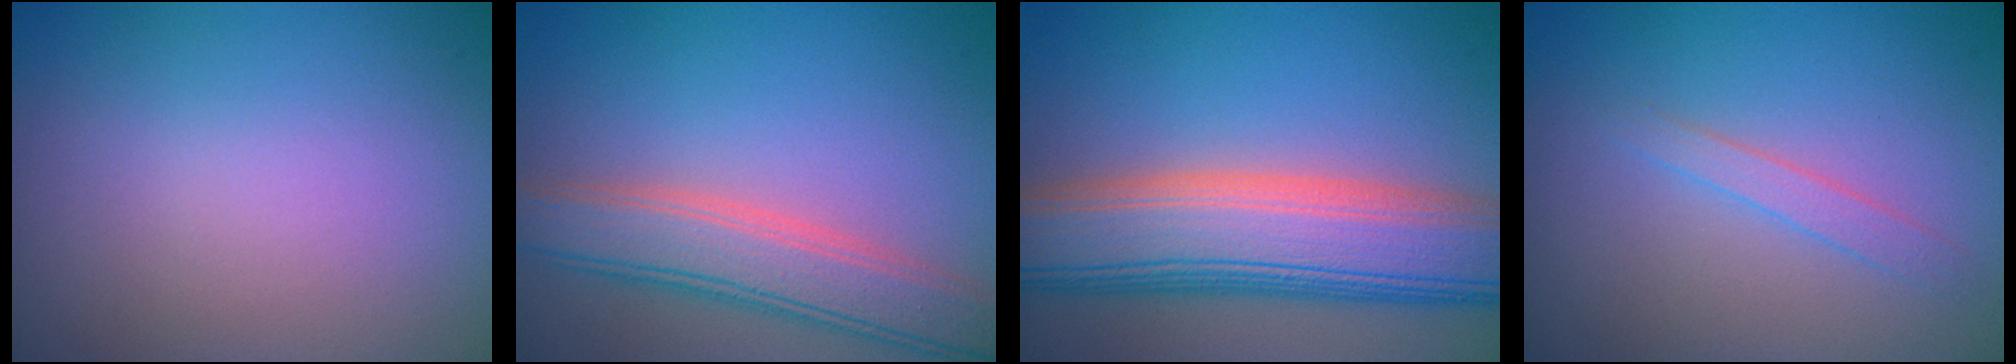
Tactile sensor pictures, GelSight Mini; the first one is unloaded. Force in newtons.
{"total": 5.3, "press": 5.3, "slide": 0.3}
{"total": 10.6, "press": 10.6, "slide": 0.7}
{"total": 1.3, "press": 1.3, "slide": 0.0}